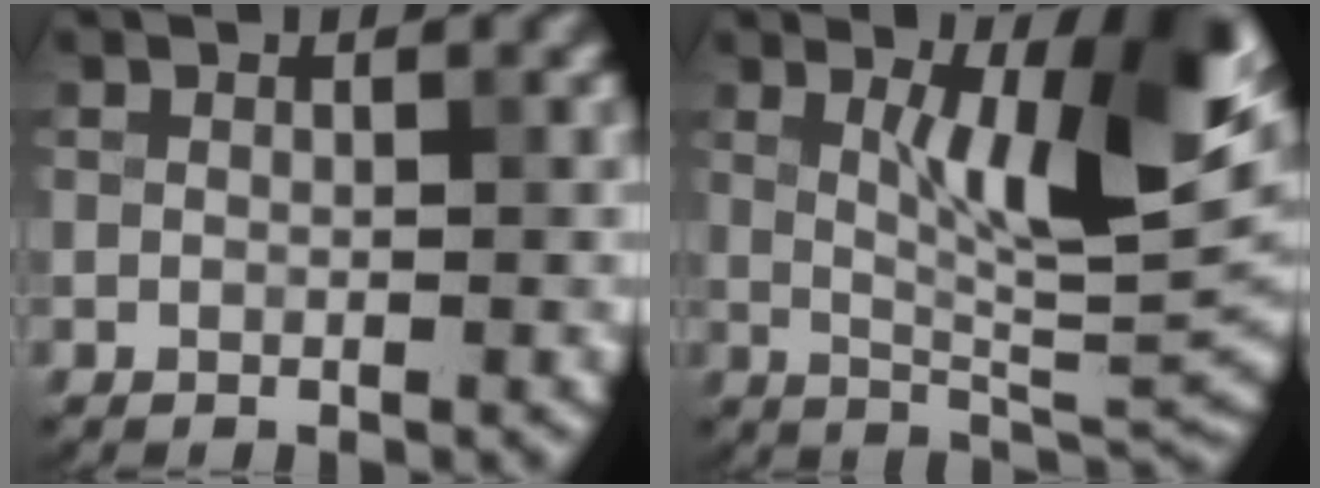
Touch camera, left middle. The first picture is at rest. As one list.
[{"total": 10.5, "force": [3.4, 2.4, 9.7], "torque": [-0.143, -0.011, 0.063]}]